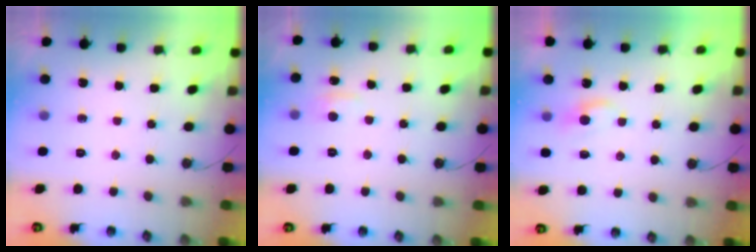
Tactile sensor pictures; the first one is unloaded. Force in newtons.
{"total": 1.0, "press": 0.7, "slide": 0.7}
{"total": 0.7, "press": 0.5, "slide": 0.5}